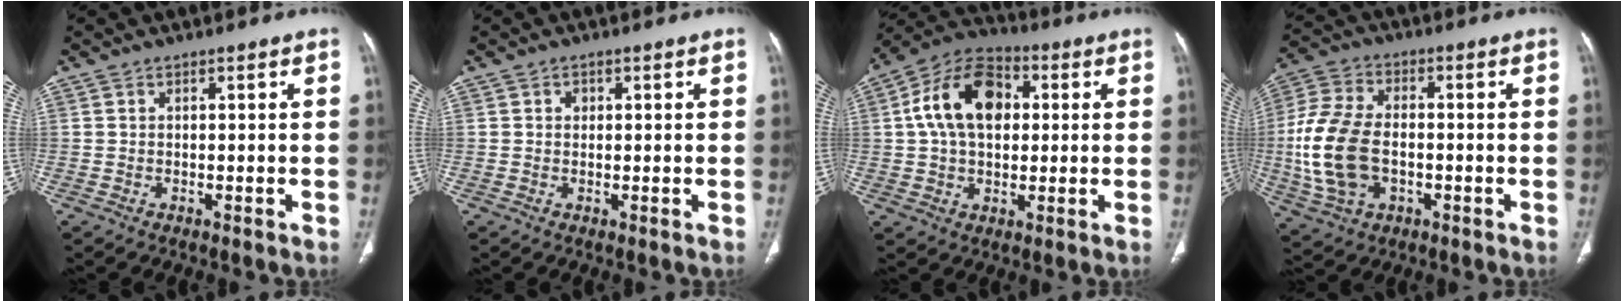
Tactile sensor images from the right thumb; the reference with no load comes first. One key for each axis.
{"total": 1.2, "fx": 0.3, "fy": 1.0, "fz": 0.5, "tx": 0.000, "ty": 0.001, "tz": 0.002}
{"total": 15.6, "fx": 2.8, "fy": 10.3, "fz": 11.4, "tx": -0.179, "ty": 0.019, "tz": 0.036}
{"total": 15.6, "fx": -1.8, "fy": 9.9, "fz": 11.9, "tx": -0.255, "ty": 0.011, "tz": -0.031}